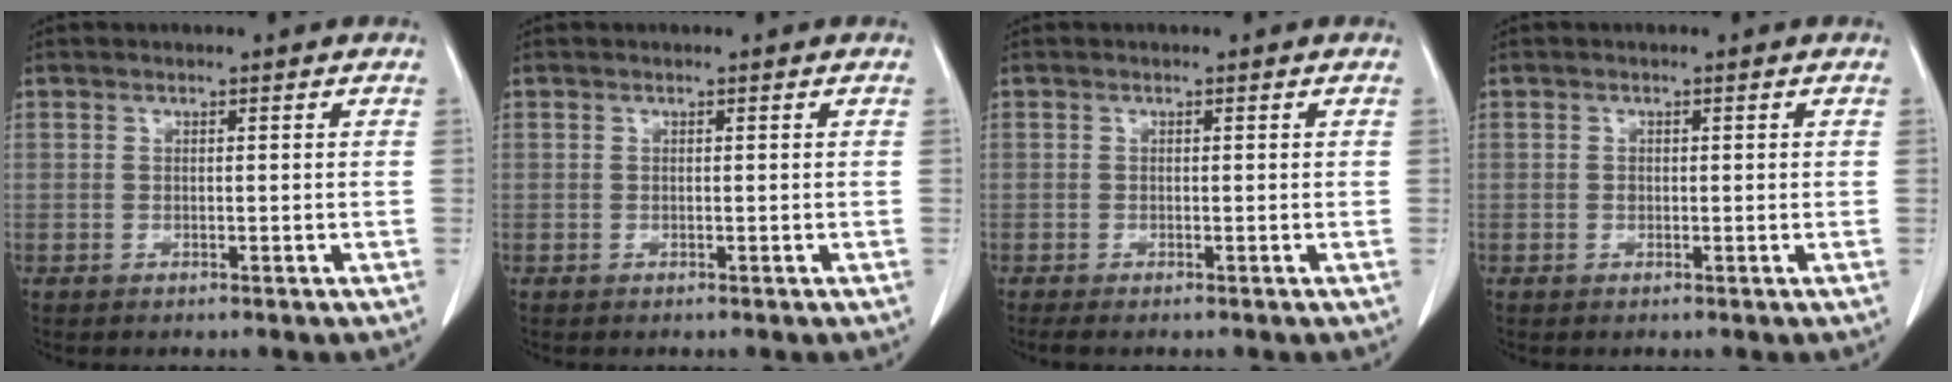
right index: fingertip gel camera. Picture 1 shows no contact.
{"total": 0.0}
{"total": 0.9, "force": [-0.7, 0.0, 0.5], "torque": [-0.013, -0.004, -0.014]}
{"total": 0.6, "force": [0.0, 0.5, 0.4], "torque": [-0.006, 0.001, -0.002]}